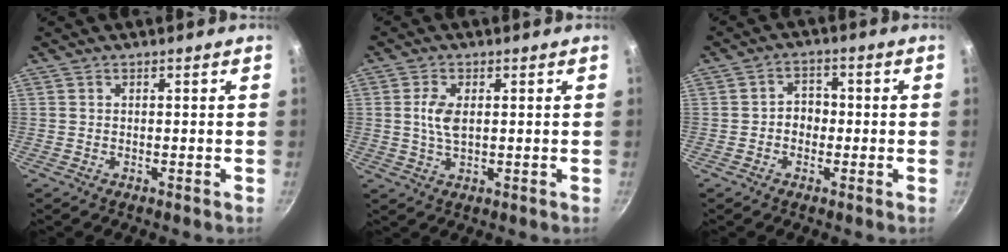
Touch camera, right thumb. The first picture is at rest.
{"total": 4.7, "force": [0.7, 2.5, 4.0], "torque": [-0.081, 0.000, 0.012]}
{"total": 3.9, "force": [-0.7, 3.2, 2.0], "torque": [-0.005, 0.012, -0.014]}